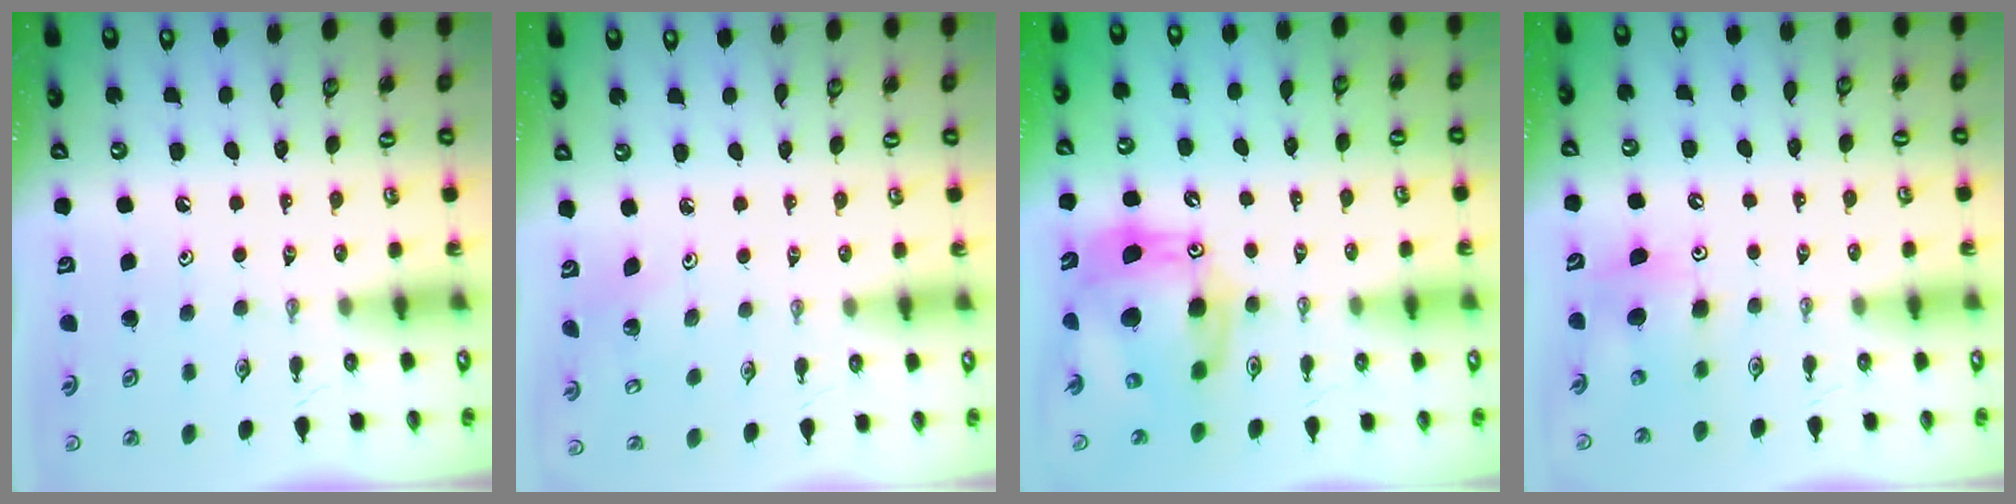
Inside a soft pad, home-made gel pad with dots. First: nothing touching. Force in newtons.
{"total": 3.7, "press": 3.7, "slide": 0.3}
{"total": 15.6, "press": 15.5, "slide": 1.4}
{"total": 8.1, "press": 8.0, "slide": 0.7}